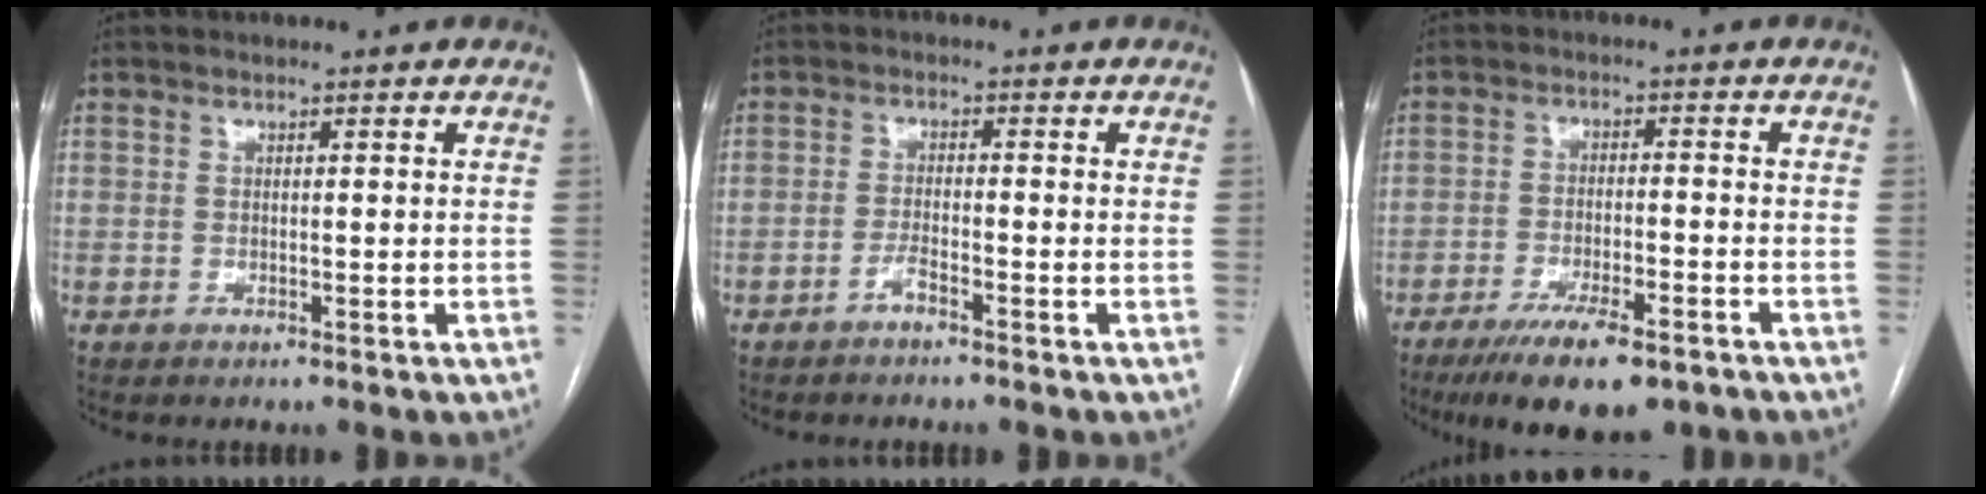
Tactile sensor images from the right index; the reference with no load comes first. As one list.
[{"total": 1.9, "force": [-1.5, 0.1, 1.2], "torque": [-0.027, 0.002, -0.029]}, {"total": 11.1, "force": [-7.7, 3.1, 7.4], "torque": [-0.120, -0.015, -0.122]}]